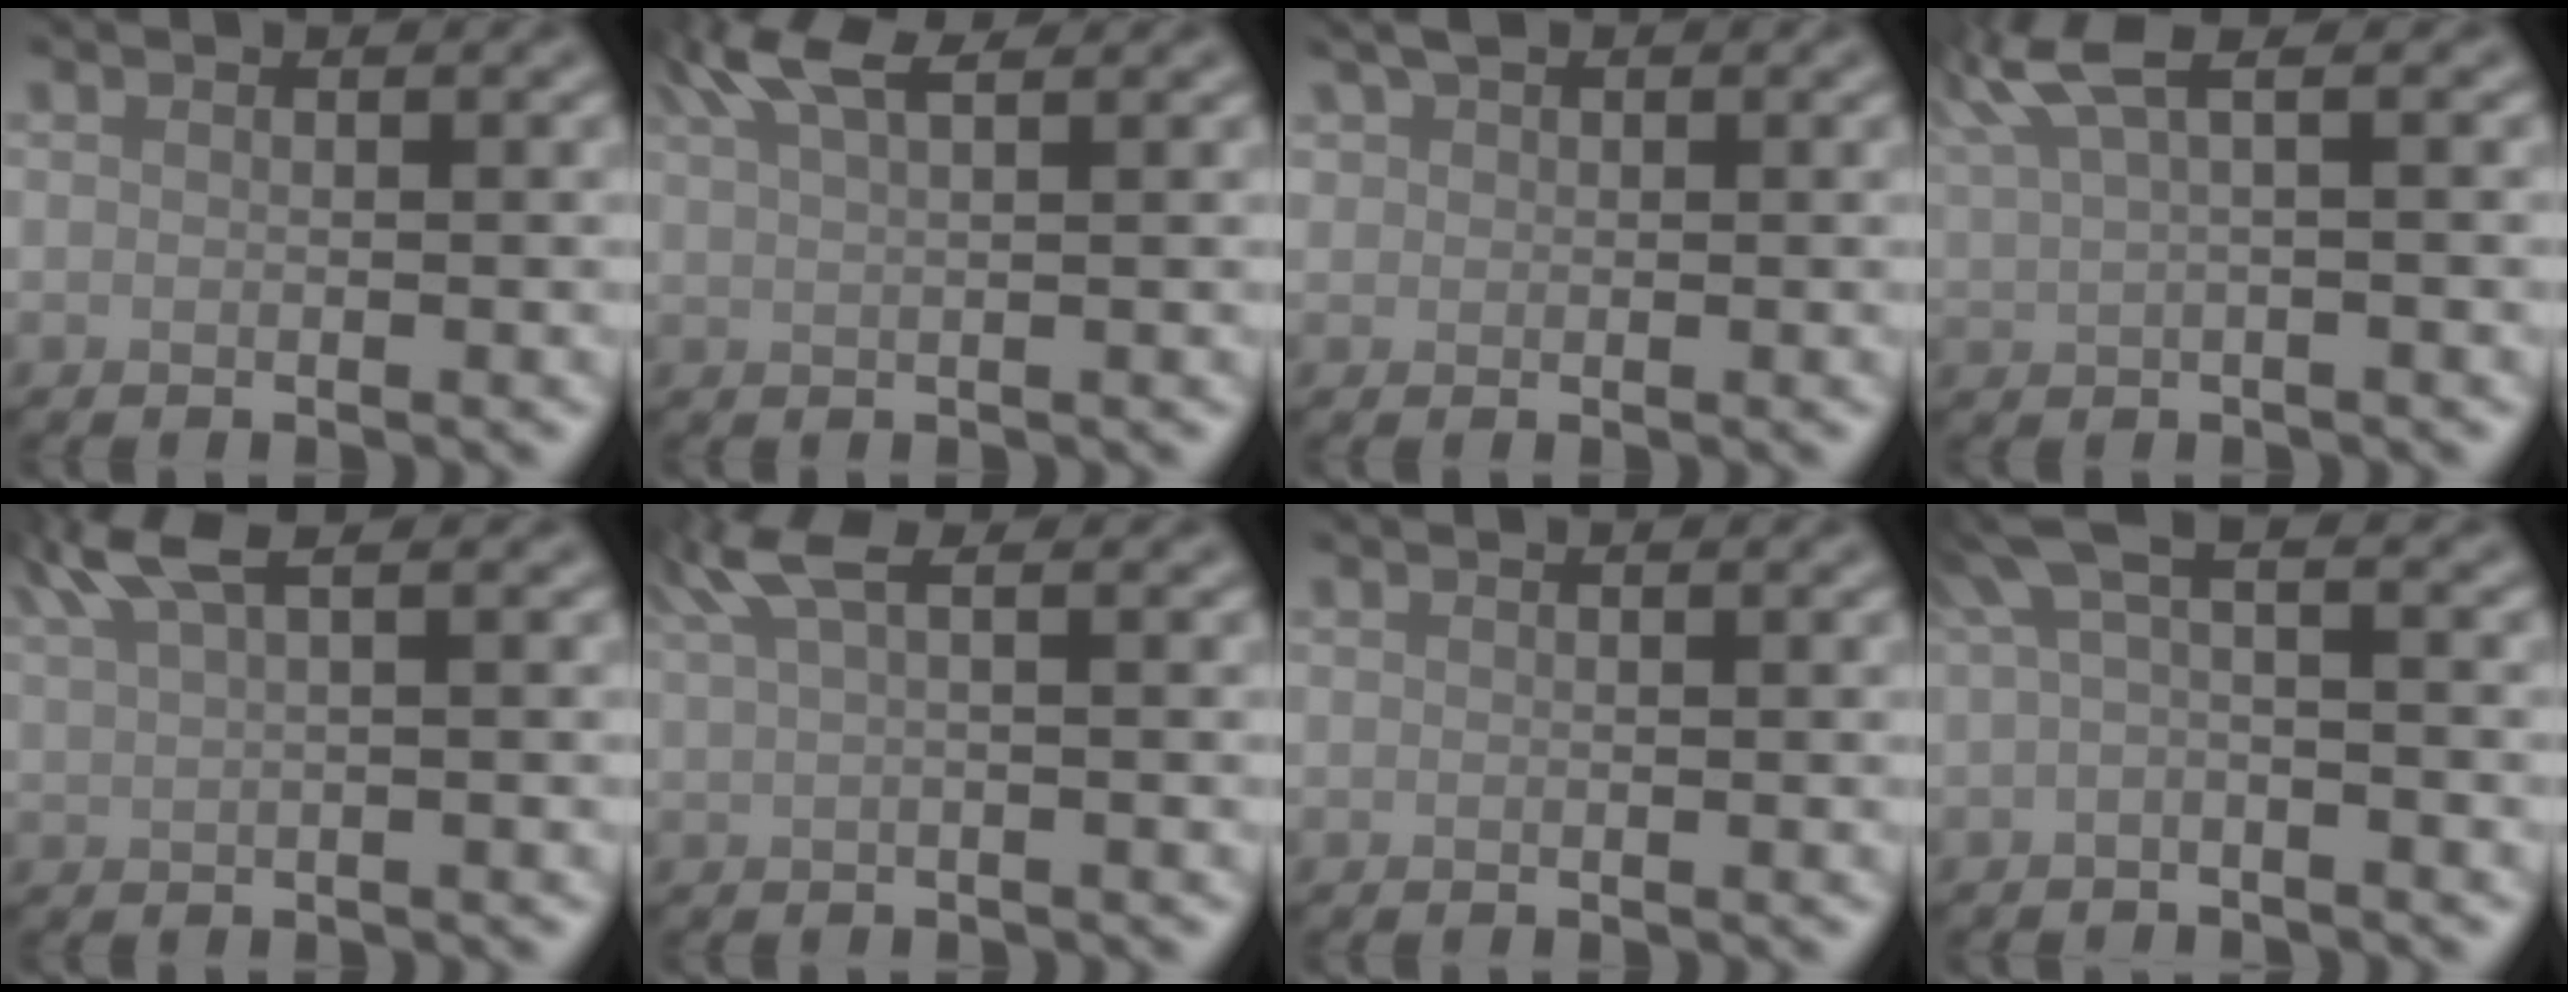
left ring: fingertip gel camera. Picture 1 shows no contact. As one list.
[{"total": 4.8, "force": [3.3, 1.4, 3.2], "torque": [-0.048, 0.021, 0.049]}, {"total": 1.8, "force": [0.9, 1.3, 0.8], "torque": [-0.014, 0.004, 0.014]}, {"total": 4.7, "force": [2.7, 1.2, 3.6], "torque": [-0.076, 0.021, 0.052]}, {"total": 4.1, "force": [2.7, 1.0, 2.9], "torque": [-0.056, 0.019, 0.051]}, {"total": 3.5, "force": [1.9, 0.8, 2.8], "torque": [-0.055, 0.014, 0.035]}, {"total": 0.0}, {"total": 3.1, "force": [0.4, 0.8, 3.0], "torque": [-0.056, 0.004, 0.000]}]